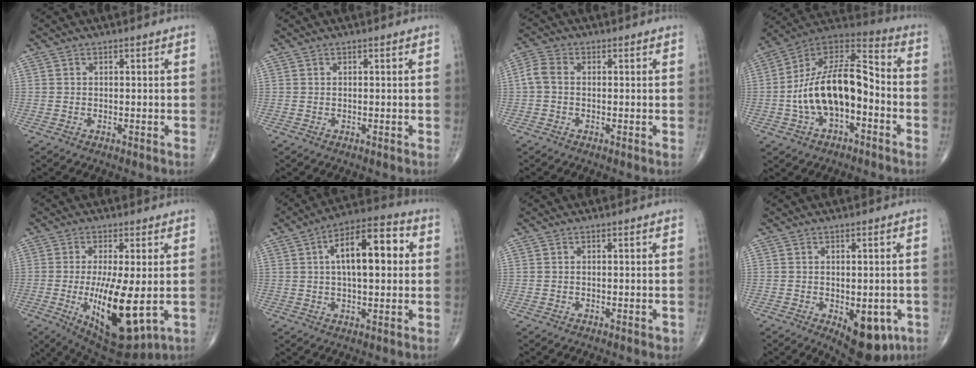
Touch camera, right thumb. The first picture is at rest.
{"total": 0.0}
{"total": 3.6, "force": [-0.2, 2.5, 2.6], "torque": [-0.061, 0.010, -0.015]}
{"total": 18.5, "force": [-3.5, 9.6, 15.5], "torque": [-0.263, 0.055, -0.065]}
{"total": 14.8, "force": [-2.4, 4.8, 13.8], "torque": [-0.238, -0.029, -0.024]}
{"total": 14.1, "force": [2.5, 6.1, 12.4], "torque": [-0.180, 0.024, 0.032]}
{"total": 1.0, "force": [-0.5, 0.4, 0.7], "torque": [-0.009, -0.001, -0.007]}
{"total": 10.1, "force": [-3.6, 5.3, 7.9], "torque": [-0.079, 0.000, -0.036]}